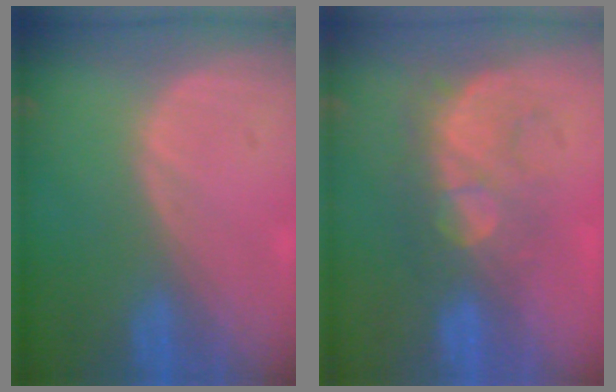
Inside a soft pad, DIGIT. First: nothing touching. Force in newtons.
{"total": 8.8, "press": 7.6, "slide": 4.5}